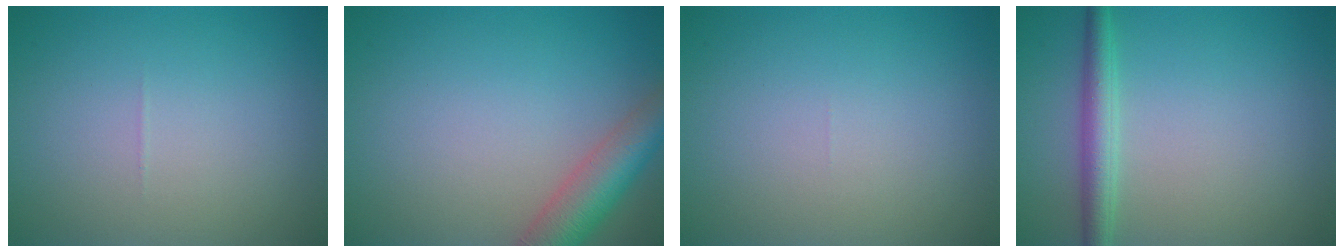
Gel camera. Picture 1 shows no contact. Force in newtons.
{"total": 5.0, "press": 5.0, "slide": 0.3}
{"total": 0.0}
{"total": 2.7, "press": 2.7, "slide": 0.1}